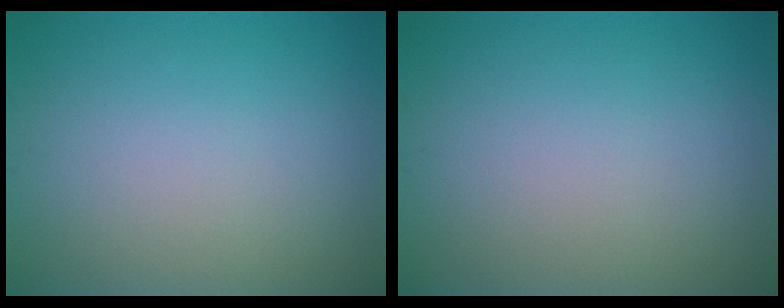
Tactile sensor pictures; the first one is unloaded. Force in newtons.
{"total": 0.0}